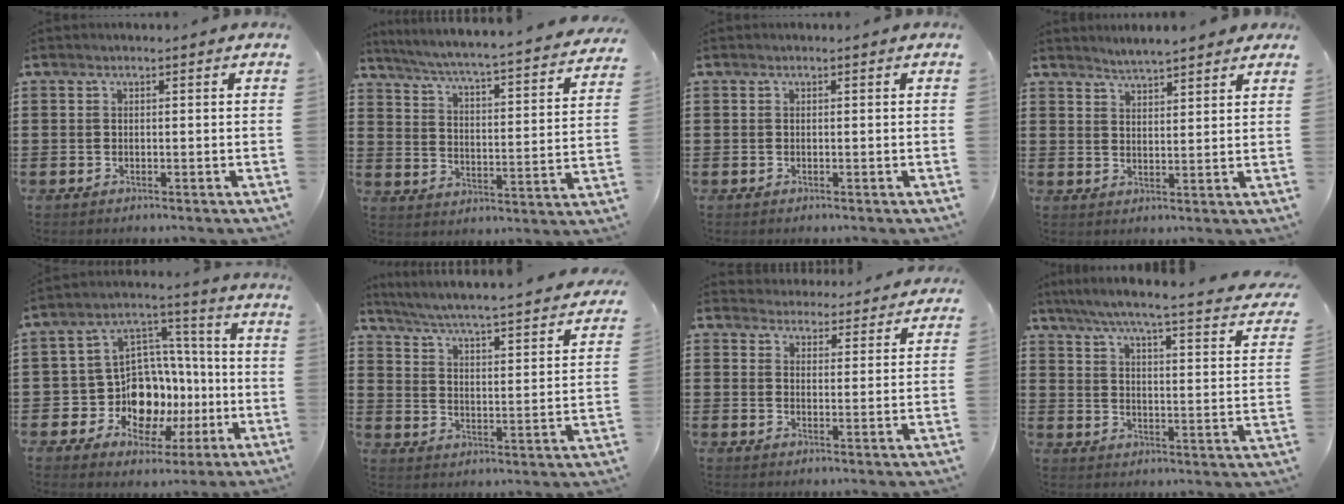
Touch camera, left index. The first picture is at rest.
{"total": 4.3, "force": [3.8, -0.6, 1.8], "torque": [-0.055, -0.042, 0.054]}
{"total": 0.0}
{"total": 3.1, "force": [3.0, 0.0, 0.2], "torque": [-0.014, -0.007, 0.055]}
{"total": 12.5, "force": [-3.0, 10.6, 5.9], "torque": [-0.143, 0.004, -0.042]}
{"total": 3.7, "force": [3.3, -0.7, 1.6], "torque": [-0.052, -0.040, 0.042]}
{"total": 4.2, "force": [4.2, 0.2, -0.3], "torque": [-0.015, -0.026, 0.074]}
{"total": 5.5, "force": [4.4, -0.5, 3.3], "torque": [-0.084, -0.042, 0.065]}